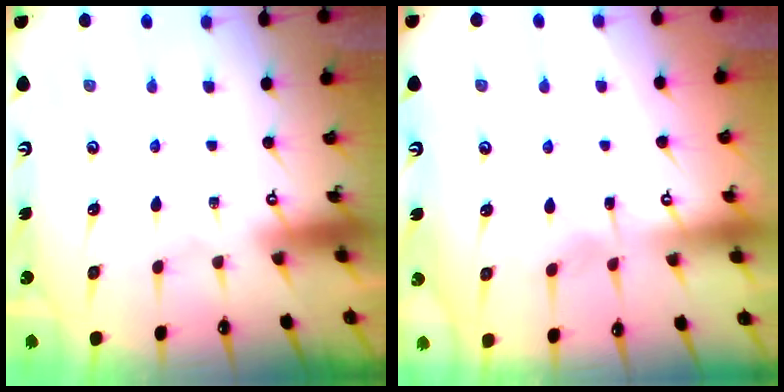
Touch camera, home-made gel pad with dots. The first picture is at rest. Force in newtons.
{"total": 2.3, "press": 2.3, "slide": 0.3}